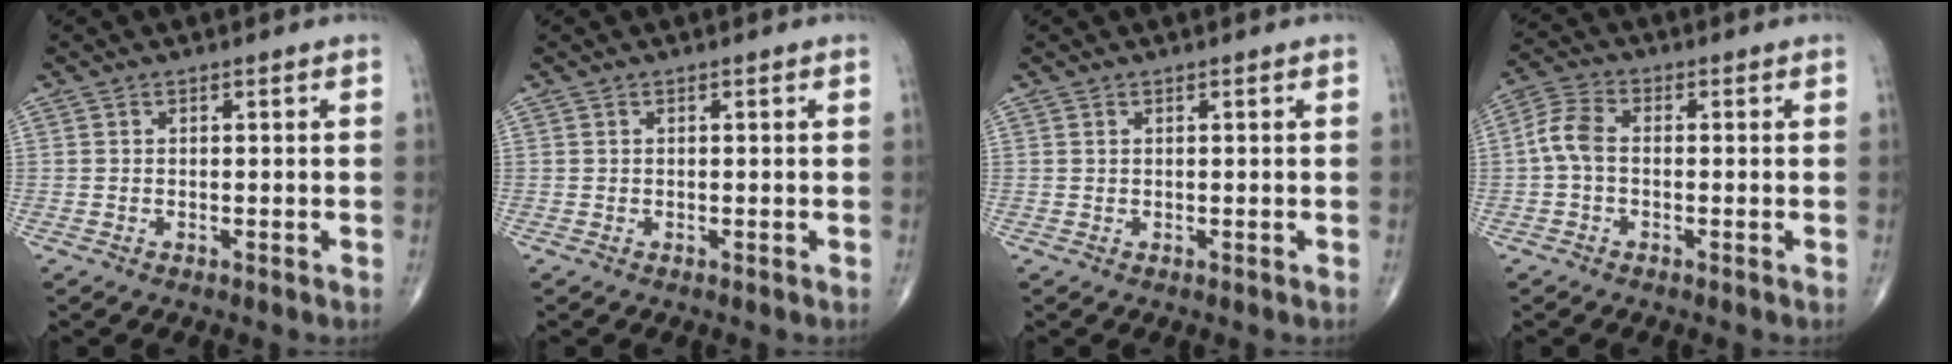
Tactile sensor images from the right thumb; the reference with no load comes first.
{"total": 0.0}
{"total": 0.0}
{"total": 5.4, "force": [-0.5, 3.3, 4.2], "torque": [-0.090, 0.015, -0.021]}